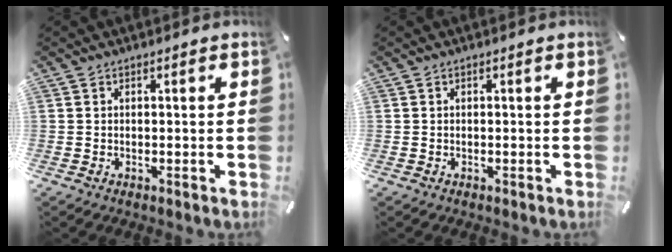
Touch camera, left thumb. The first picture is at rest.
{"total": 0.0}